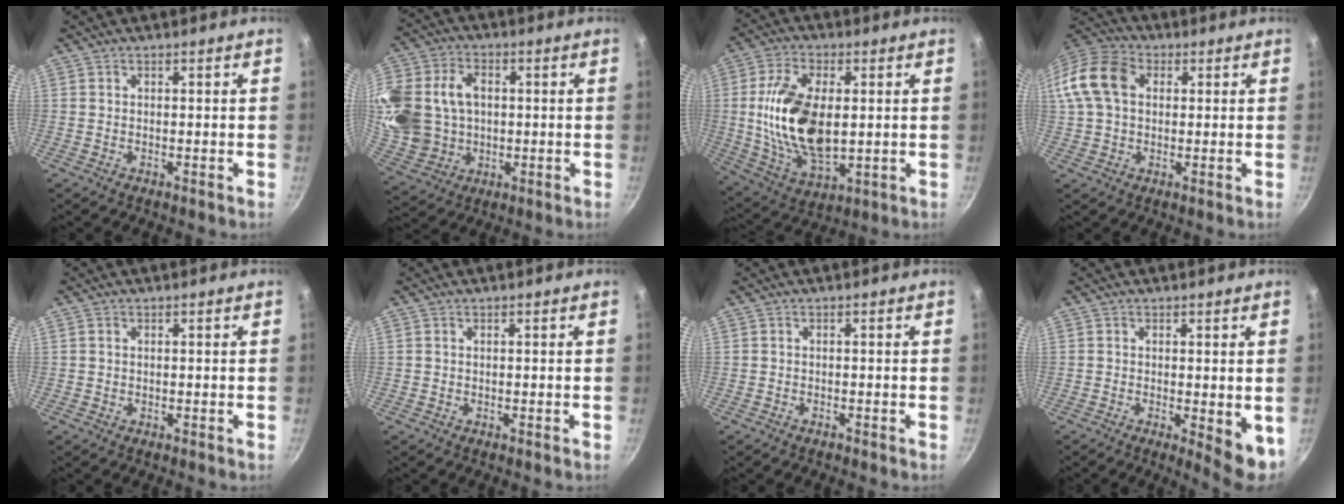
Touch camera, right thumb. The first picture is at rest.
{"total": 23.0, "force": [2.3, 18.5, 13.6], "torque": [-0.315, 0.032, 0.058]}
{"total": 17.8, "force": [1.2, 9.7, 14.9], "torque": [-0.271, -0.003, 0.028]}
{"total": 13.6, "force": [2.6, 9.9, 9.0], "torque": [-0.169, 0.029, 0.032]}
{"total": 0.6, "force": [0.2, 0.5, 0.2], "torque": [-0.003, 0.002, 0.003]}
{"total": 0.0}
{"total": 0.5, "force": [-0.5, 0.2, 0.1], "torque": [-0.006, 0.007, -0.008]}
{"total": 6.3, "force": [-0.8, 2.0, 5.9], "torque": [-0.065, -0.008, -0.006]}